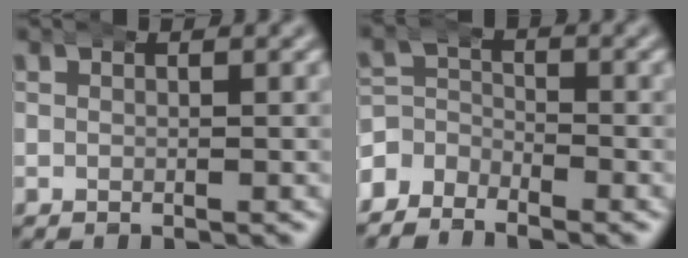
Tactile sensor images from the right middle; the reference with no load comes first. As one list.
[{"total": 5.8, "force": [-3.3, 4.6, 1.2], "torque": [-0.024, -0.011, -0.069]}]